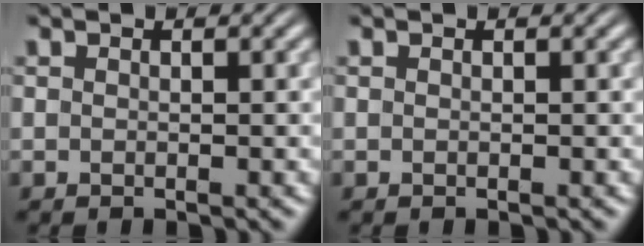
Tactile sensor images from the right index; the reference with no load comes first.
{"total": 0.0}